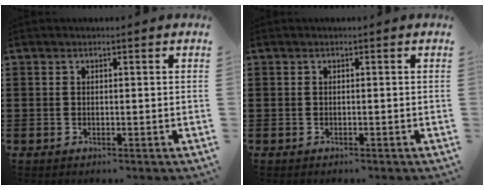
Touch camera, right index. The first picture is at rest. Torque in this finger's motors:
{"motor_torque": [-0.18, 0.42, -0.24, 0.00]}